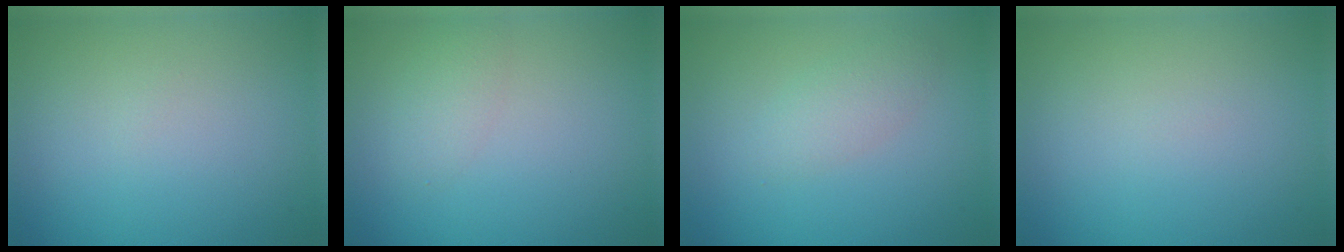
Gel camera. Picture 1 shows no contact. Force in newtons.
{"total": 1.6, "press": 1.6, "slide": 0.1}
{"total": 3.0, "press": 3.0, "slide": 0.2}
{"total": 0.0}